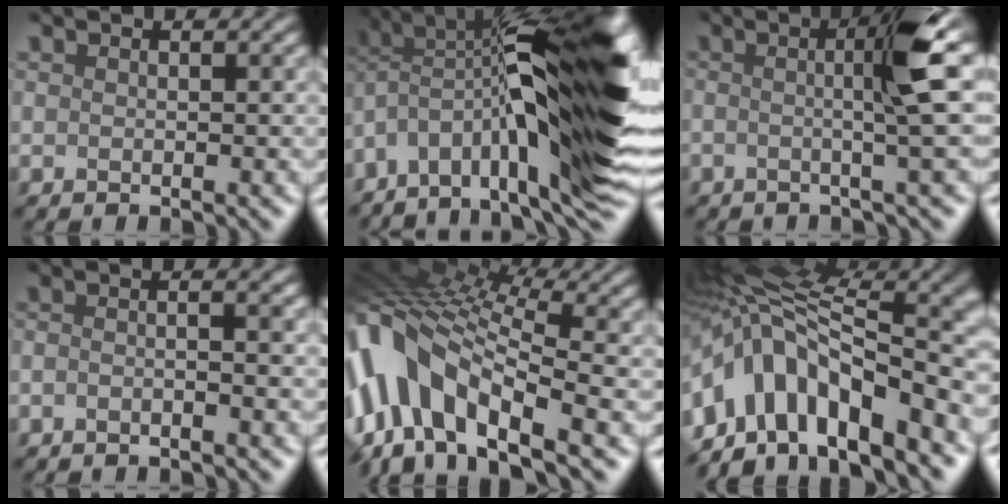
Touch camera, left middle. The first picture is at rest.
{"total": 15.0, "force": [-2.4, 5.5, 13.8], "torque": [-0.214, 0.023, -0.037]}
{"total": 5.1, "force": [0.1, 0.0, 5.1], "torque": [-0.073, -0.003, -0.008]}
{"total": 1.3, "force": [-1.1, 0.0, 0.6], "torque": [-0.014, -0.005, -0.026]}
{"total": 12.0, "force": [-3.8, 6.3, 9.4], "torque": [-0.201, 0.022, -0.072]}
{"total": 14.1, "force": [-2.3, 7.1, 12.0], "torque": [-0.195, 0.028, -0.034]}